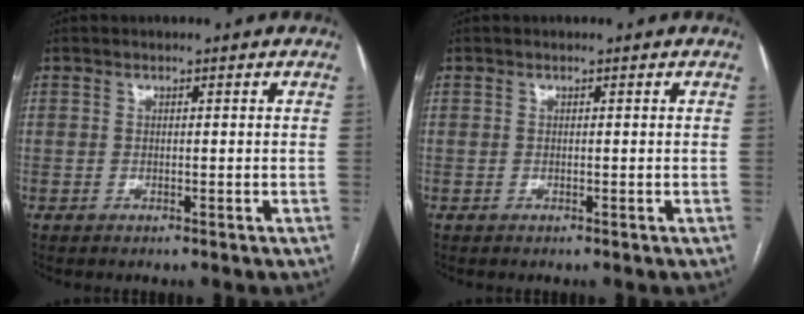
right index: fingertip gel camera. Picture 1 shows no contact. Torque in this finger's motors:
{"motor_torque": [0.00, 0.00, 0.00, 0.00]}